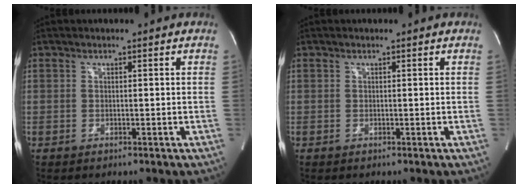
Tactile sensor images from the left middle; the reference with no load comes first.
{"total": 0.0}